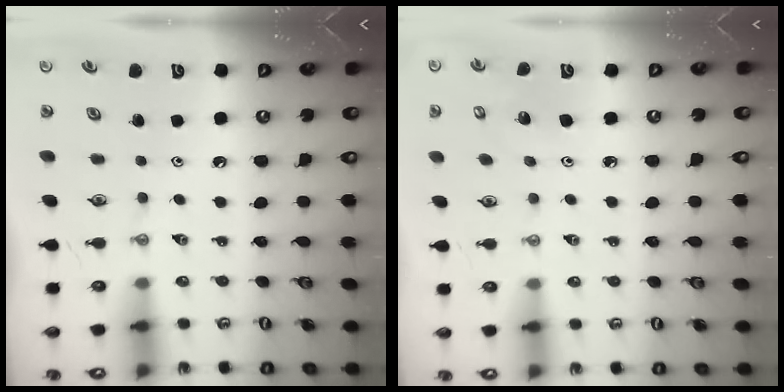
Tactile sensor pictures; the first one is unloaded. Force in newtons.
{"total": 4.2, "press": 4.2, "slide": 0.3}